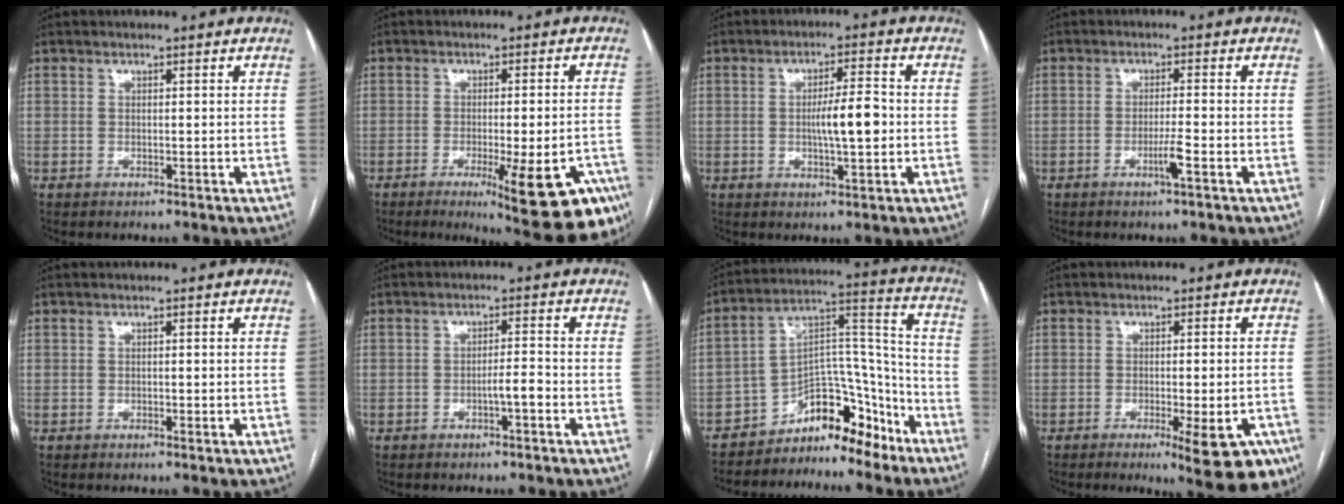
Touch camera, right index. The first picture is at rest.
{"total": 16.1, "force": [-8.9, 3.0, 13.1], "torque": [-0.085, -0.004, -0.113]}
{"total": 6.1, "force": [-0.5, 0.9, 6.0], "torque": [-0.102, 0.002, -0.008]}
{"total": 2.9, "force": [-1.4, -0.5, 2.6], "torque": [-0.050, -0.005, -0.025]}
{"total": 0.0}
{"total": 2.6, "force": [-1.2, 0.1, 2.3], "torque": [-0.035, 0.001, -0.021]}
{"total": 10.5, "force": [-8.4, 4.7, 4.4], "torque": [-0.059, 0.068, -0.135]}
{"total": 9.5, "force": [-5.0, 2.1, 7.8], "torque": [-0.080, -0.010, -0.060]}